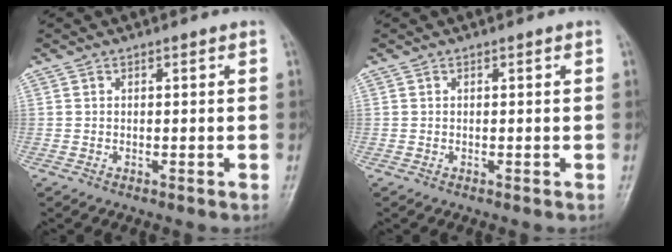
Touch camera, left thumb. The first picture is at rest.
{"total": 0.0}